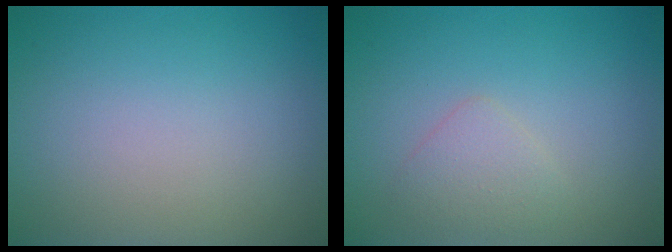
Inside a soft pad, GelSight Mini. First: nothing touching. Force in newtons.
{"total": 1.7, "press": 1.7, "slide": 0.1}